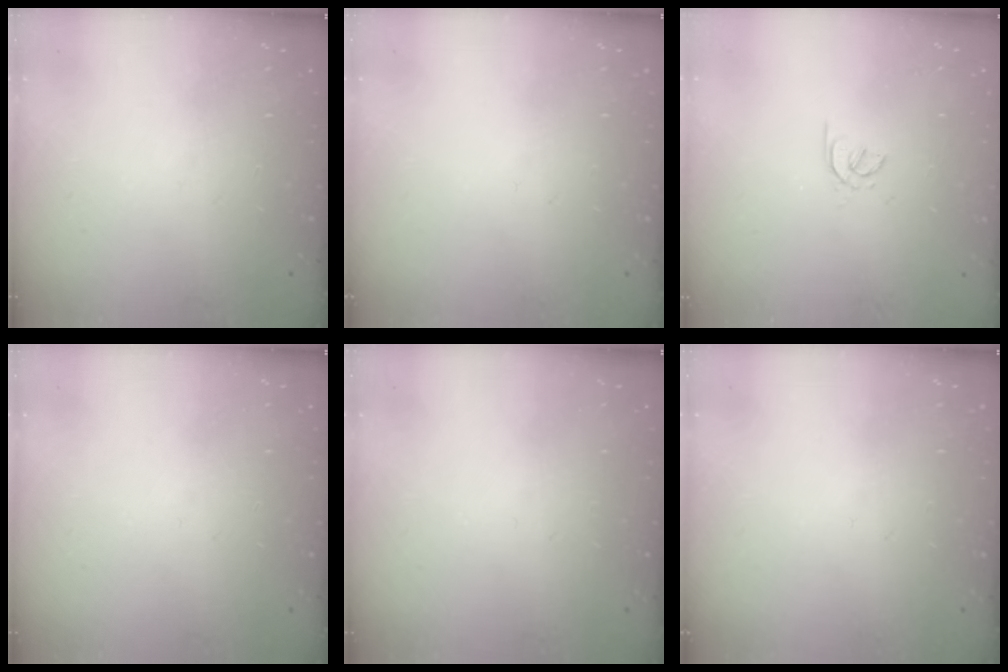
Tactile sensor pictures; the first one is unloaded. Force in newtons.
{"total": 0.0}
{"total": 1.2, "press": 1.2, "slide": 0.4}
{"total": 0.0}
{"total": 0.0}
{"total": 0.0}